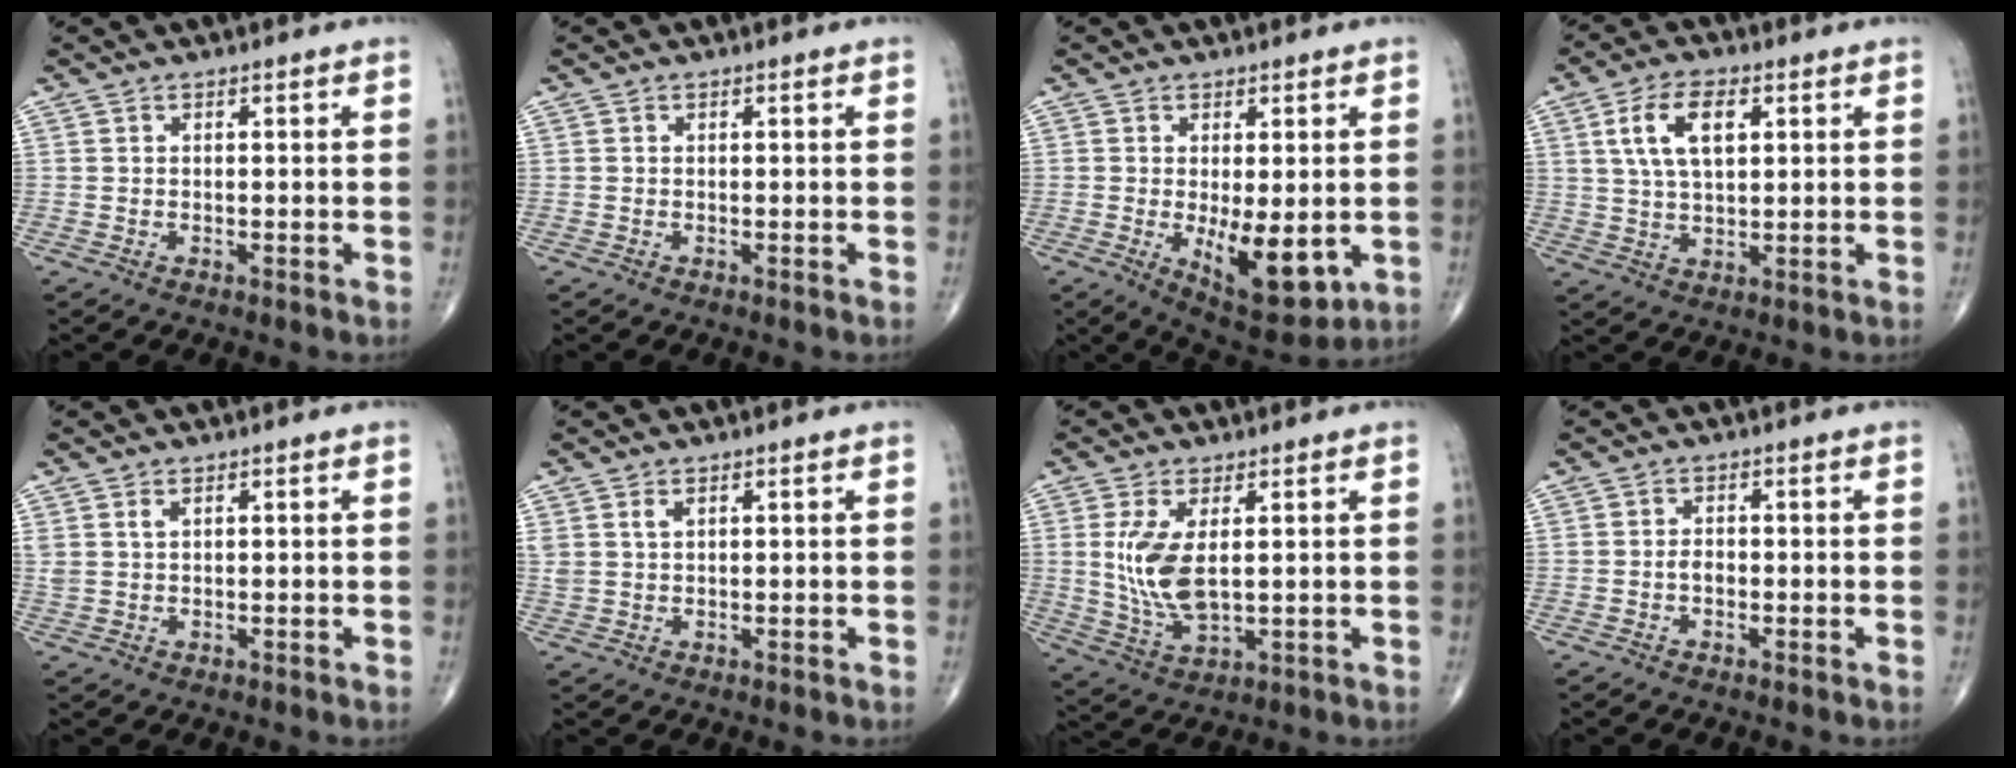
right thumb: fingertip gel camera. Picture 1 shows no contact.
{"total": 0.0}
{"total": 11.1, "force": [-2.0, 4.7, 9.9], "torque": [-0.130, -0.025, -0.015]}
{"total": 9.4, "force": [3.0, 4.7, 7.5], "torque": [-0.135, -0.002, 0.056]}
{"total": 1.9, "force": [1.1, 0.9, 1.2], "torque": [-0.029, 0.003, 0.030]}
{"total": 2.3, "force": [1.3, 1.2, 1.5], "torque": [-0.034, 0.002, 0.033]}
{"total": 9.5, "force": [1.5, 4.3, 8.3], "torque": [-0.172, -0.016, 0.042]}
{"total": 1.6, "force": [-0.5, 1.0, 1.2], "torque": [-0.015, 0.003, -0.011]}